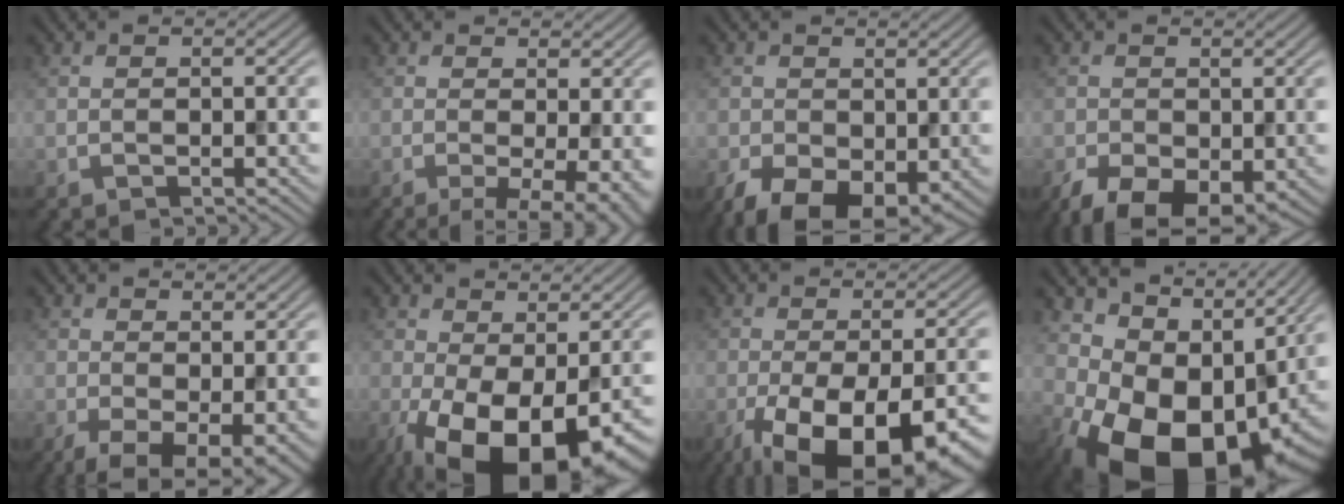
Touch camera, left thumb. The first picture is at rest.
{"total": 6.1, "force": [-1.4, 1.5, 5.8], "torque": [-0.087, -0.009, -0.017]}
{"total": 7.9, "force": [-2.8, 4.9, 5.4], "torque": [-0.111, -0.029, -0.040]}
{"total": 7.4, "force": [-3.5, 4.3, 4.9], "torque": [-0.100, -0.028, -0.055]}
{"total": 7.1, "force": [-1.5, 3.7, 5.9], "torque": [-0.107, -0.023, -0.012]}
{"total": 13.5, "force": [-4.7, 6.6, 10.8], "torque": [-0.196, -0.027, -0.063]}
{"total": 16.2, "force": [-8.5, 6.8, 12.0], "torque": [-0.188, -0.050, -0.103]}
{"total": 15.9, "force": [-0.5, 10.5, 11.9], "torque": [-0.188, -0.034, 0.019]}